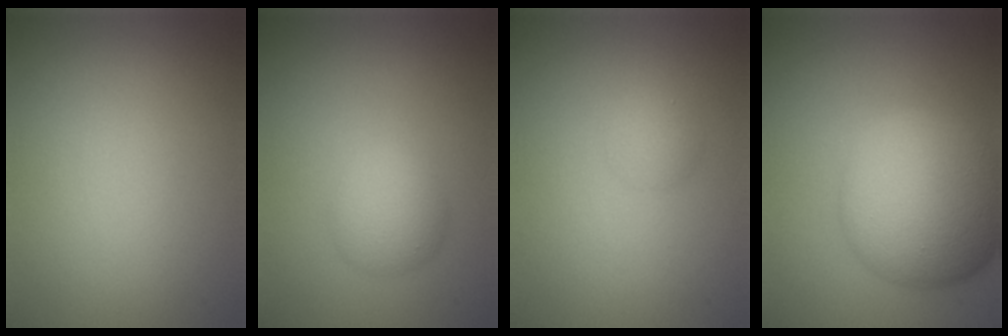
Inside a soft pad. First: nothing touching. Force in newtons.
{"total": 2.9, "press": 2.9, "slide": 0.1}
{"total": 1.4, "press": 1.4, "slide": 0.1}
{"total": 10.9, "press": 10.9, "slide": 0.1}